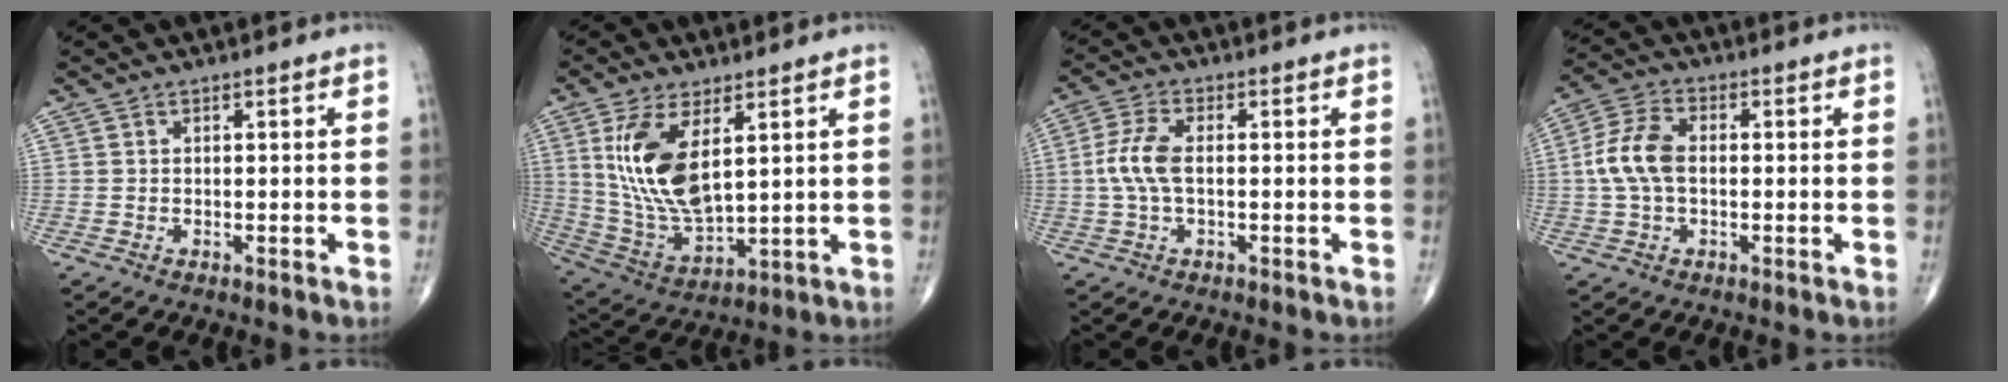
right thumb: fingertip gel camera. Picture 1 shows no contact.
{"total": 14.8, "force": [4.5, 6.7, 12.4], "torque": [-0.247, -0.023, 0.104]}
{"total": 6.1, "force": [-0.1, 2.8, 5.5], "torque": [-0.136, 0.014, -0.008]}
{"total": 8.4, "force": [0.0, 5.1, 6.6], "torque": [-0.142, 0.020, -0.006]}